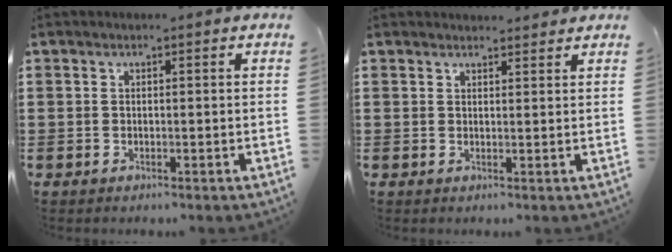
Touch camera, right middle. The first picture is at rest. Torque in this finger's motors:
{"motor_torque": [-0.11, 0.03, 0.06, -0.02]}